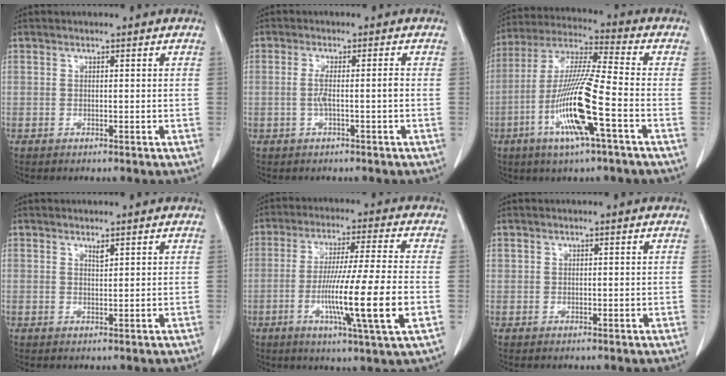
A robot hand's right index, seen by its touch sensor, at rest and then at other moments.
{"total": 2.8, "force": [-0.6, -0.1, 2.7], "torque": [-0.050, 0.001, -0.009]}
{"total": 14.6, "force": [-5.0, 0.2, 13.7], "torque": [-0.280, -0.010, -0.099]}
{"total": 1.0, "force": [0.8, 0.1, 0.6], "torque": [-0.012, -0.005, 0.015]}
{"total": 14.7, "force": [-3.7, -0.9, 14.2], "torque": [-0.255, -0.021, -0.066]}
{"total": 1.1, "force": [0.9, 0.5, 0.3], "torque": [-0.001, 0.002, 0.020]}